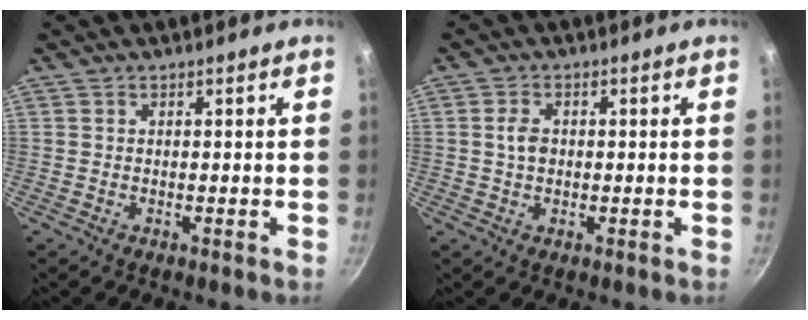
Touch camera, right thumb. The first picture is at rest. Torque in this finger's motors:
{"motor_torque": [-0.10, 0.02, -0.02, 0.35, 0.00]}